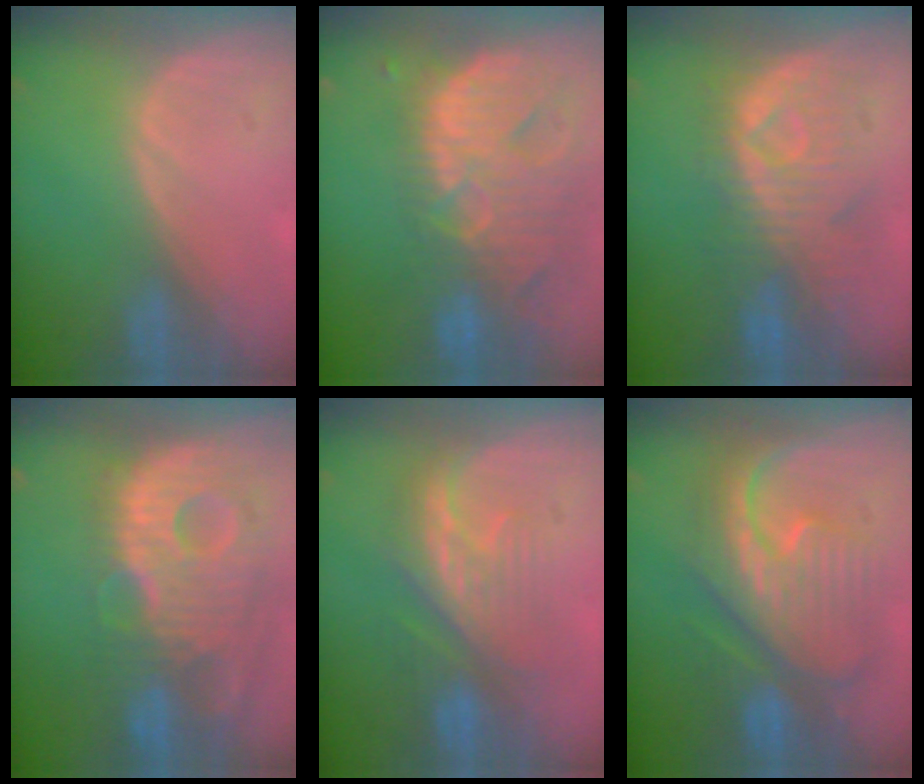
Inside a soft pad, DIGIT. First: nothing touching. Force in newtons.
{"total": 13.9, "press": 11.8, "slide": 7.4}
{"total": 9.6, "press": 9.2, "slide": 3.0}
{"total": 13.8, "press": 12.0, "slide": 6.8}
{"total": 8.4, "press": 8.1, "slide": 2.1}
{"total": 12.4, "press": 12.3, "slide": 1.4}